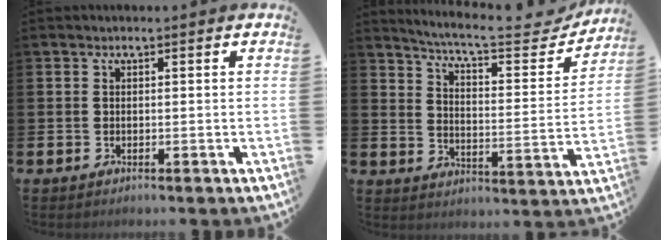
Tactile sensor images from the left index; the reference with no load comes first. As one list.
[{"total": 7.1, "force": [6.6, 0.8, 2.5], "torque": [-0.064, -0.054, 0.105]}]